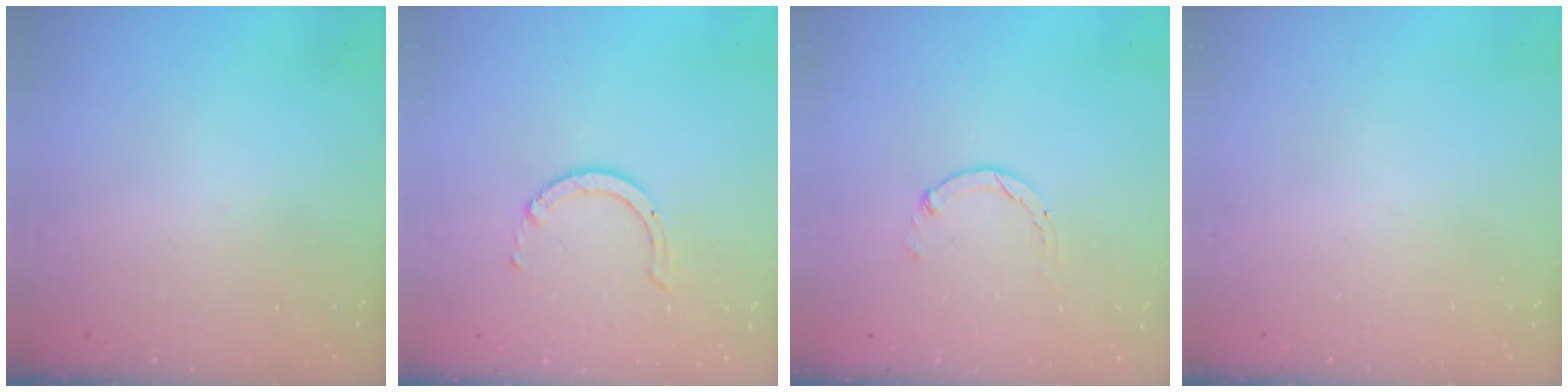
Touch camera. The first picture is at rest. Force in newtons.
{"total": 2.3, "press": 2.3, "slide": 0.3}
{"total": 0.7, "press": 0.7, "slide": 0.2}
{"total": 0.0}